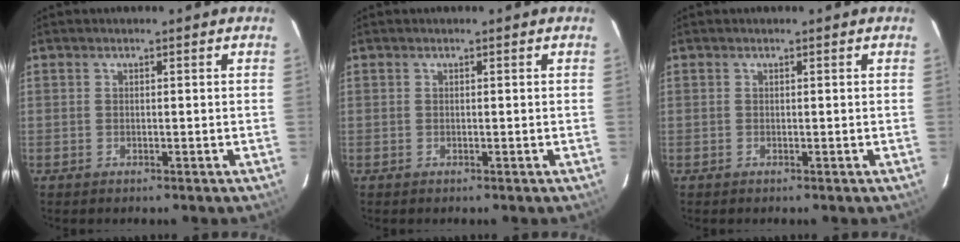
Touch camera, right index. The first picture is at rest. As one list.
[{"total": 0.0}, {"total": 0.0}]